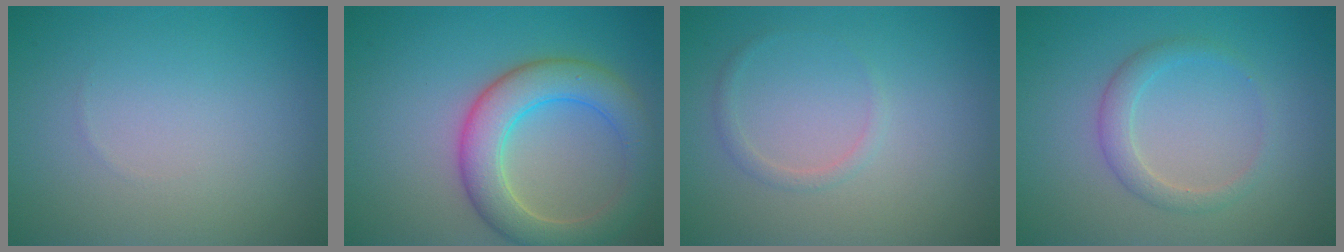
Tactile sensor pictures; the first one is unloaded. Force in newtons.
{"total": 6.1, "press": 6.1, "slide": 0.3}
{"total": 0.9, "press": 0.9, "slide": 0.1}
{"total": 2.1, "press": 2.1, "slide": 0.2}